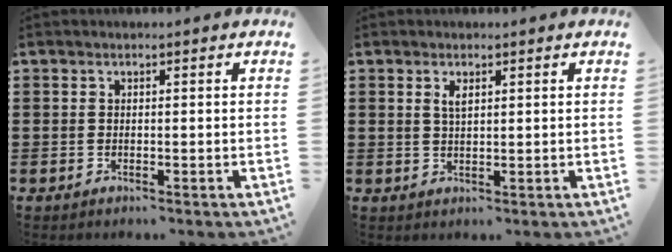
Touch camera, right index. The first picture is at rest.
{"total": 1.8, "force": [0.9, 0.6, 1.4], "torque": [-0.030, 0.004, 0.014]}